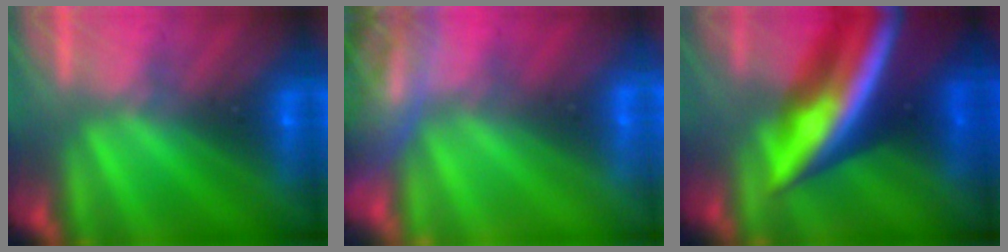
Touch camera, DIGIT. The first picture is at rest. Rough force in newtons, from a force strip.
{"total": 7.4}
{"total": 11.8}